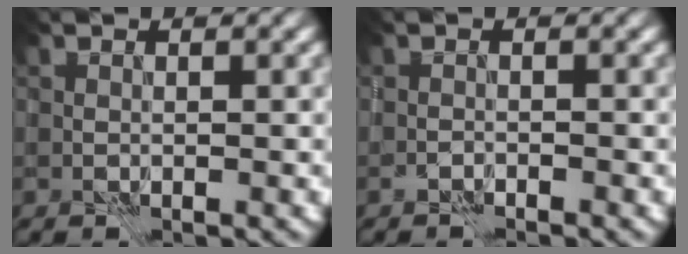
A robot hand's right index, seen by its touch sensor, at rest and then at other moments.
{"total": 1.5, "force": [-1.4, 0.4, 0.4], "torque": [-0.003, 0.004, -0.031]}